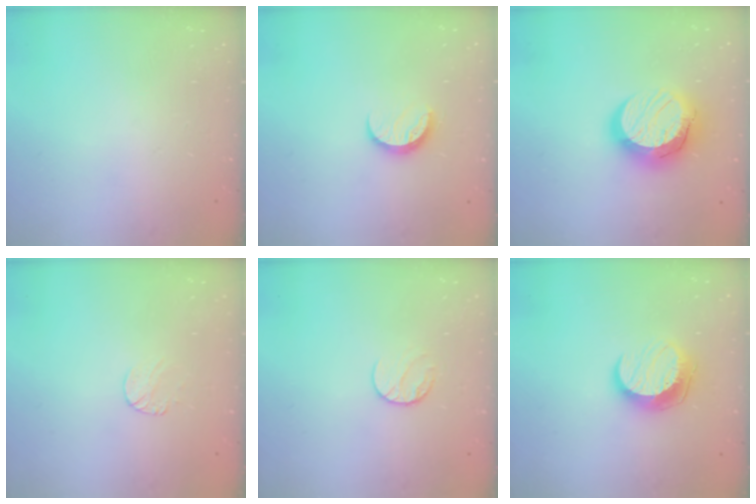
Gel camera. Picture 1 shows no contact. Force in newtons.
{"total": 7.0, "press": 7.0, "slide": 0.6}
{"total": 16.3, "press": 16.3, "slide": 1.1}
{"total": 5.0, "press": 5.0, "slide": 0.5}
{"total": 7.3, "press": 7.2, "slide": 0.6}
{"total": 11.1, "press": 11.0, "slide": 0.7}